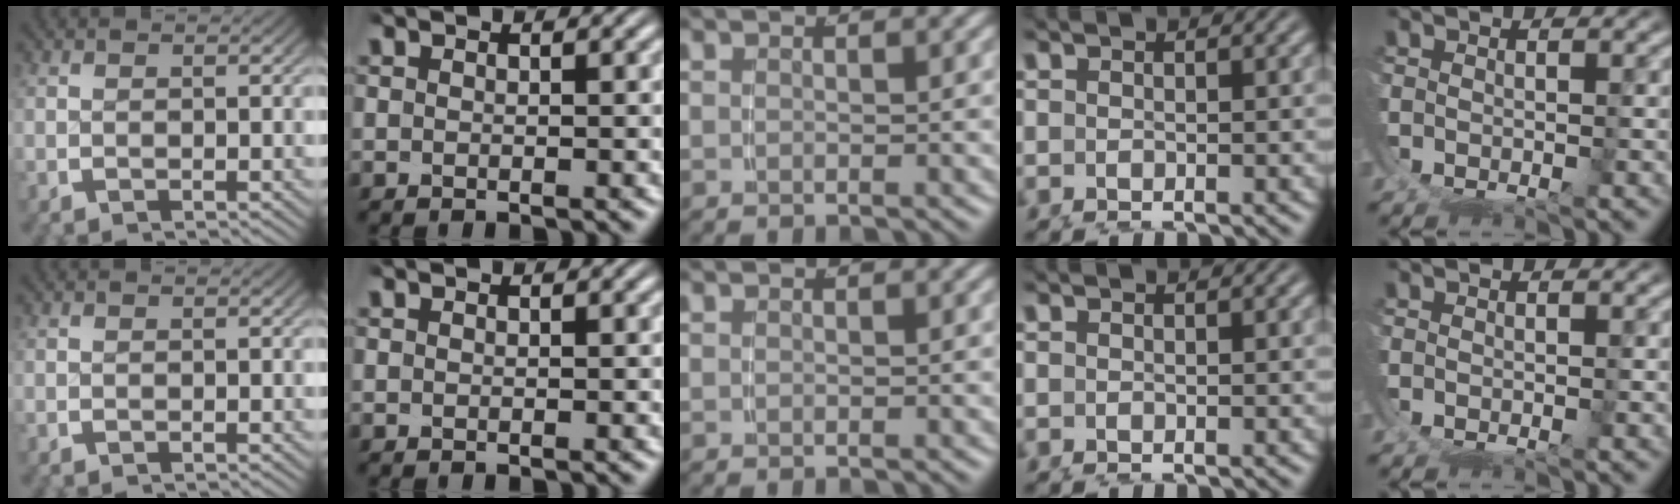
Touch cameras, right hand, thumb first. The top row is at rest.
{}